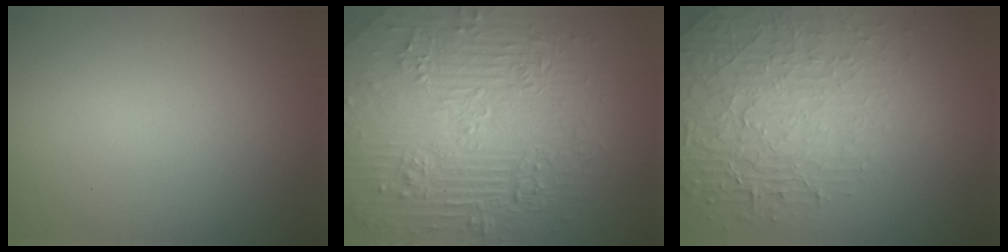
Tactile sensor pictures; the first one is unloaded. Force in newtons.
{"total": 11.0, "press": 7.3, "slide": 8.3}
{"total": 4.9, "press": 4.4, "slide": 2.1}